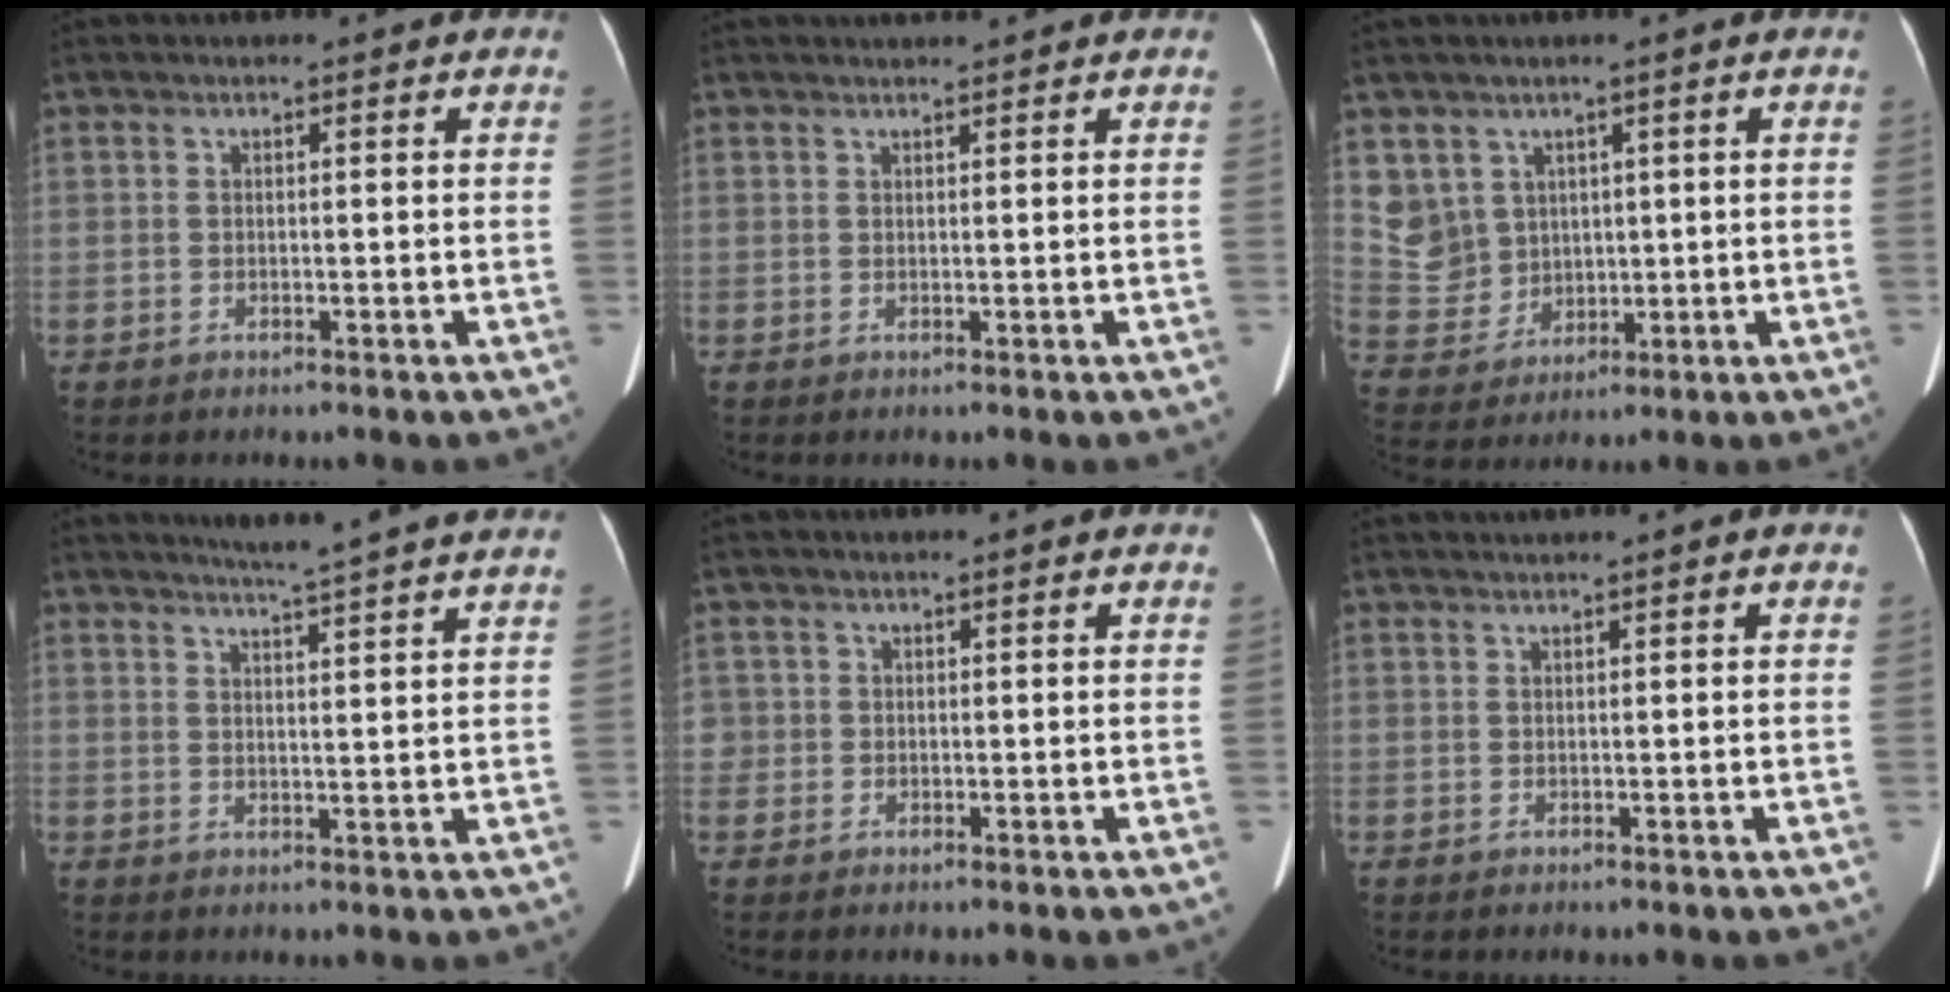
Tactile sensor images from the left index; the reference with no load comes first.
{"total": 1.9, "force": [1.8, -0.2, 0.4], "torque": [-0.004, 0.018, 0.034]}
{"total": 8.0, "force": [3.4, 7.2, 0.4], "torque": [-0.018, 0.008, 0.085]}
{"total": 11.5, "force": [10.3, -1.3, 5.0], "torque": [-0.074, -0.011, 0.119]}
{"total": 1.6, "force": [-0.2, 1.6, -0.1], "torque": [0.017, -0.002, -0.007]}
{"total": 0.9, "force": [0.6, -0.3, 0.5], "torque": [-0.015, 0.006, 0.019]}